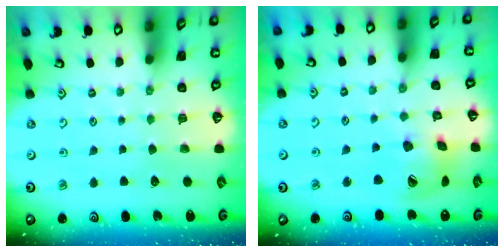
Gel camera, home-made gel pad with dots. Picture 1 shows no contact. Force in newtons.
{"total": 14.6, "press": 14.4, "slide": 2.3}